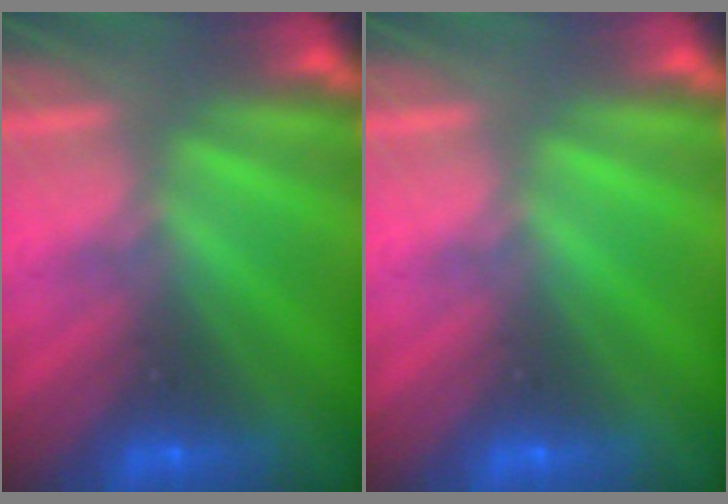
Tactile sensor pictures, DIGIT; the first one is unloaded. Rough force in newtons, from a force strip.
{"total": 0.0}